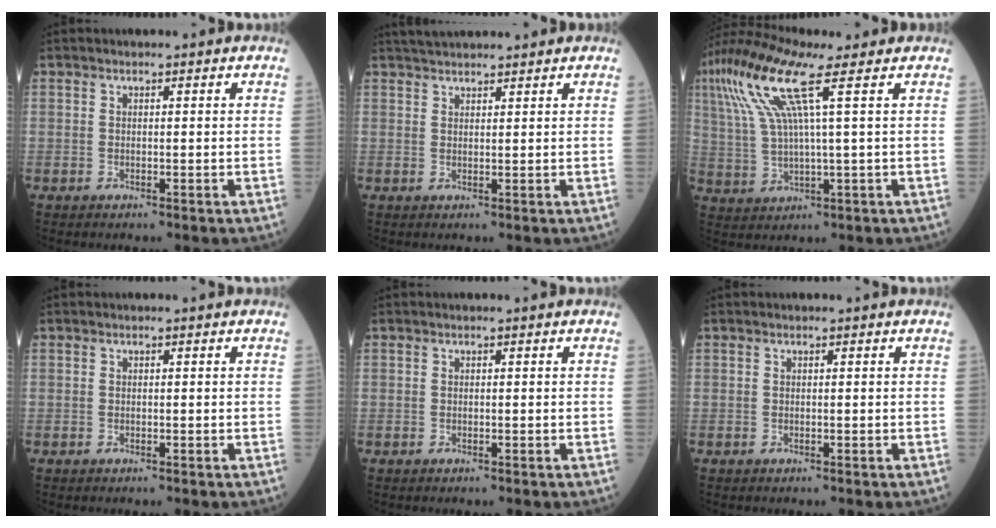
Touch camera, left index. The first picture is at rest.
{"total": 5.8, "force": [5.3, 0.9, 2.1], "torque": [-0.035, 0.035, 0.090]}
{"total": 11.2, "force": [5.1, 0.5, 9.9], "torque": [-0.227, 0.018, 0.101]}
{"total": 0.0}
{"total": 0.0}
{"total": 0.0}